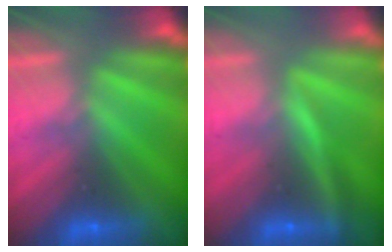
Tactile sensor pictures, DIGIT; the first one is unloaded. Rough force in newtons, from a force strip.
{"total": 2.8}